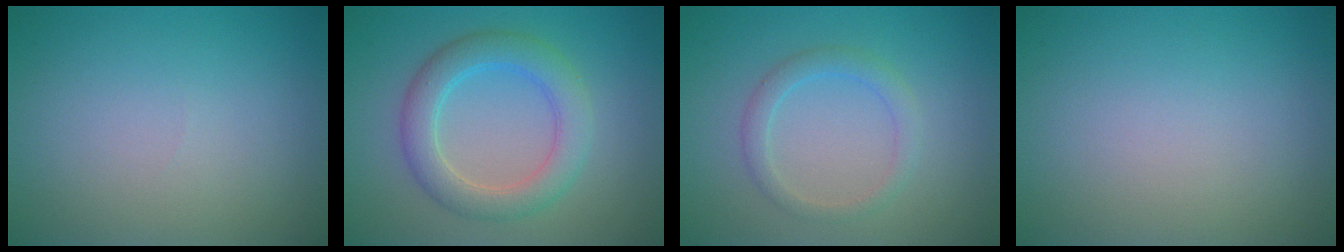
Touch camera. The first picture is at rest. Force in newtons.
{"total": 4.5, "press": 4.5, "slide": 0.3}
{"total": 2.1, "press": 2.1, "slide": 0.1}
{"total": 0.0}